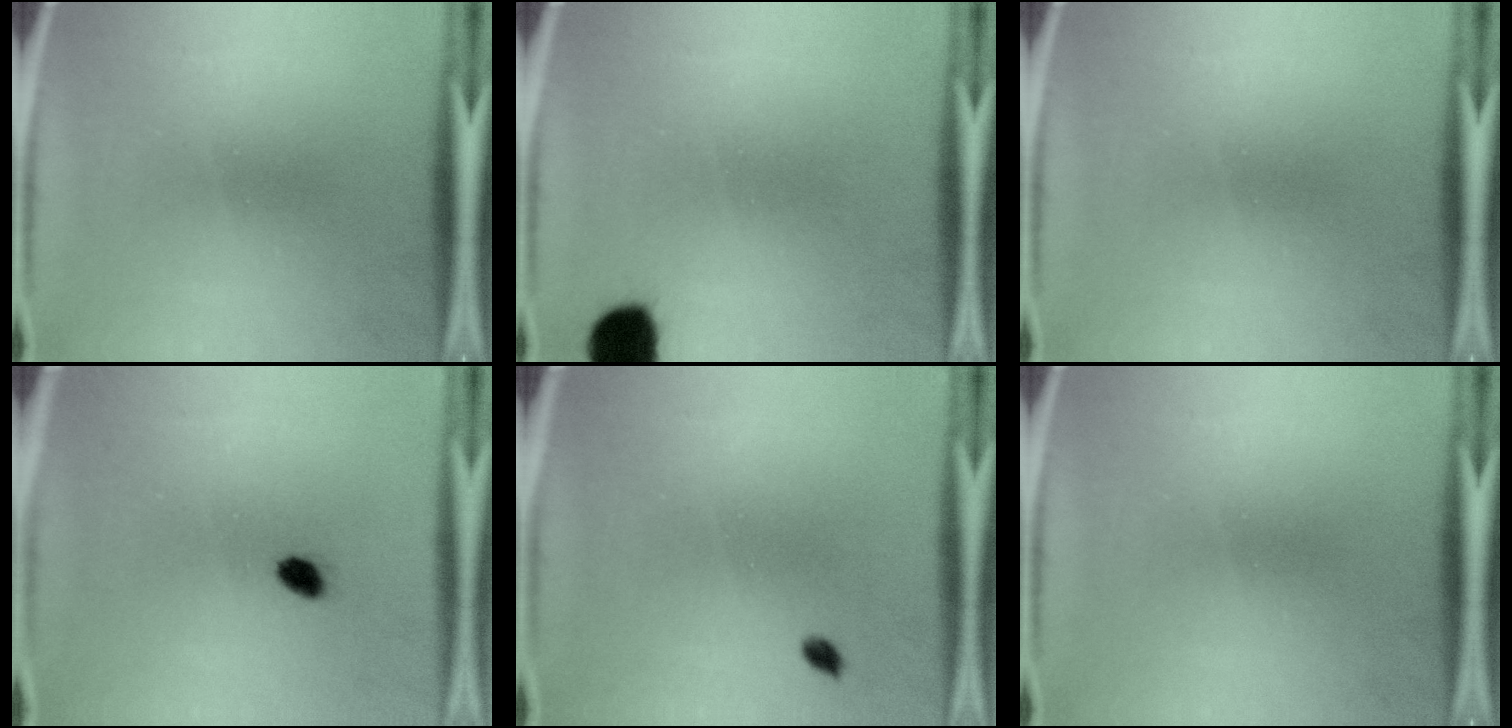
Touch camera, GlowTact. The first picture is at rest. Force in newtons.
{"total": 7.0}
{"total": 0.0}
{"total": 2.0}
{"total": 1.0}
{"total": 0.0}